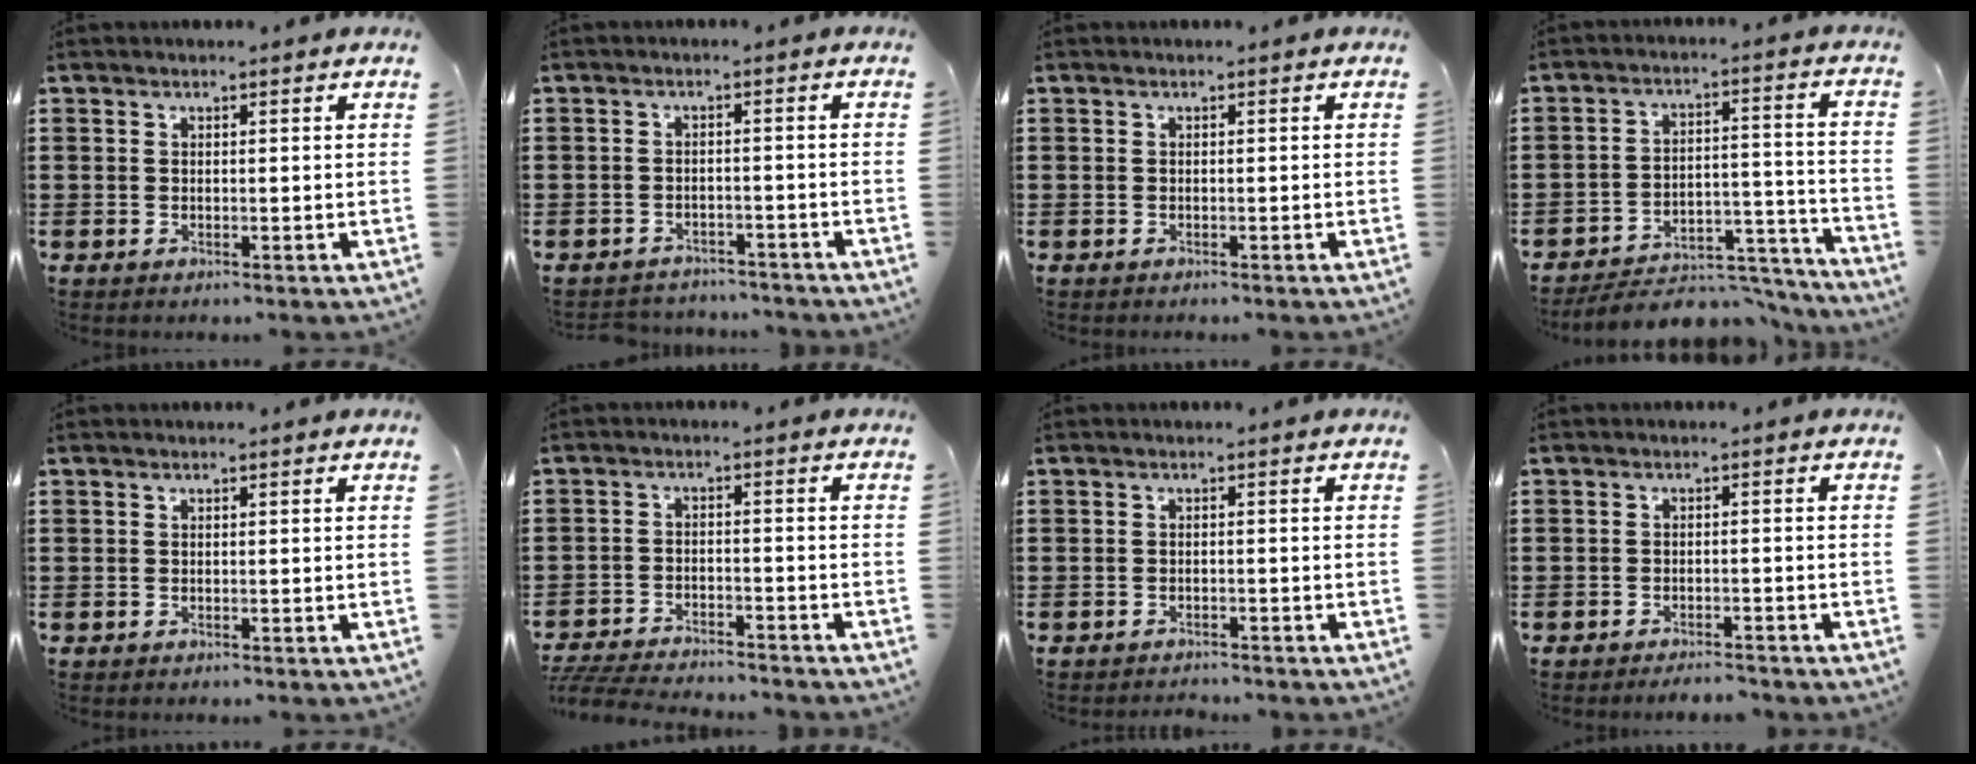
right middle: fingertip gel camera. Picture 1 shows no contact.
{"total": 2.3, "force": [-2.3, 0.4, -0.3], "torque": [-0.002, -0.002, -0.051]}
{"total": 0.0}
{"total": 6.2, "force": [-5.8, 1.4, 1.7], "torque": [-0.021, 0.017, -0.112]}
{"total": 0.0}
{"total": 4.8, "force": [-4.7, 0.2, 0.8], "torque": [-0.024, -0.001, -0.098]}
{"total": 1.0, "force": [-1.0, 0.1, 0.0], "torque": [-0.002, 0.001, -0.022]}
{"total": 2.2, "force": [-2.2, 0.1, 0.0], "torque": [-0.007, -0.001, -0.046]}